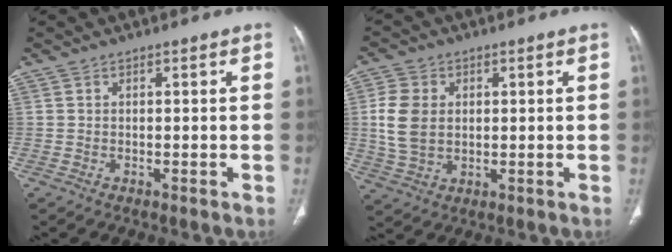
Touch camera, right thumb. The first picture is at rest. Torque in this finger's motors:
{"motor_torque": [0.07, 0.08, -0.12, 0.21, 0.11]}